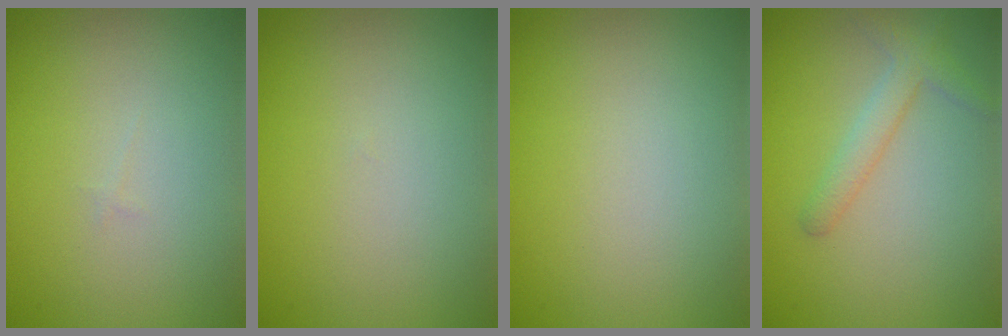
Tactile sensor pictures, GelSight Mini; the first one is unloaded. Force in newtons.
{"total": 0.0}
{"total": 0.0}
{"total": 2.2, "press": 2.2, "slide": 0.1}